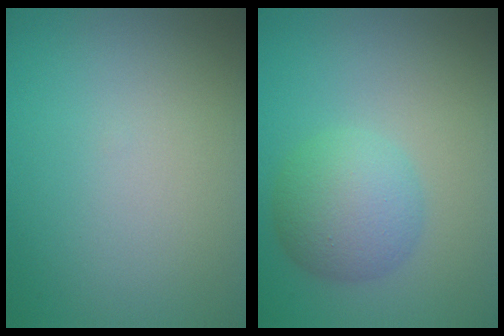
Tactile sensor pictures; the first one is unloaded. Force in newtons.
{"total": 4.5, "press": 4.5, "slide": 0.1}